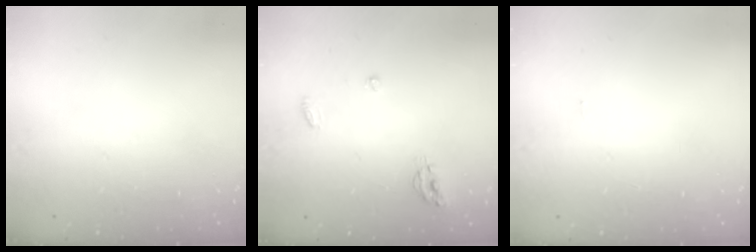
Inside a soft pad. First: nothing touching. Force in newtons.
{"total": 4.9, "press": 4.8, "slide": 0.4}
{"total": 6.0, "press": 0.9, "slide": 5.9}